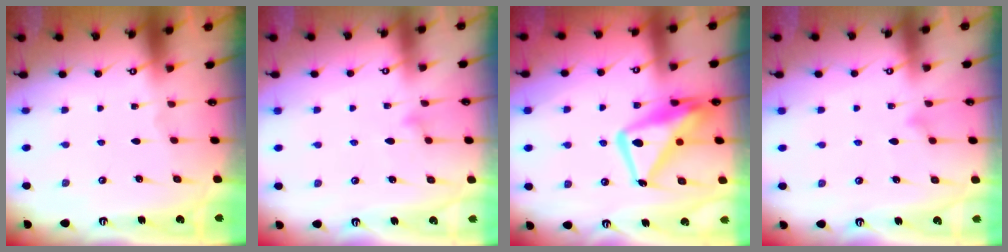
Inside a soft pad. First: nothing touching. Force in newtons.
{"total": 9.1, "press": 9.1, "slide": 0.5}
{"total": 16.6, "press": 16.5, "slide": 1.5}
{"total": 9.7, "press": 9.7, "slide": 0.3}